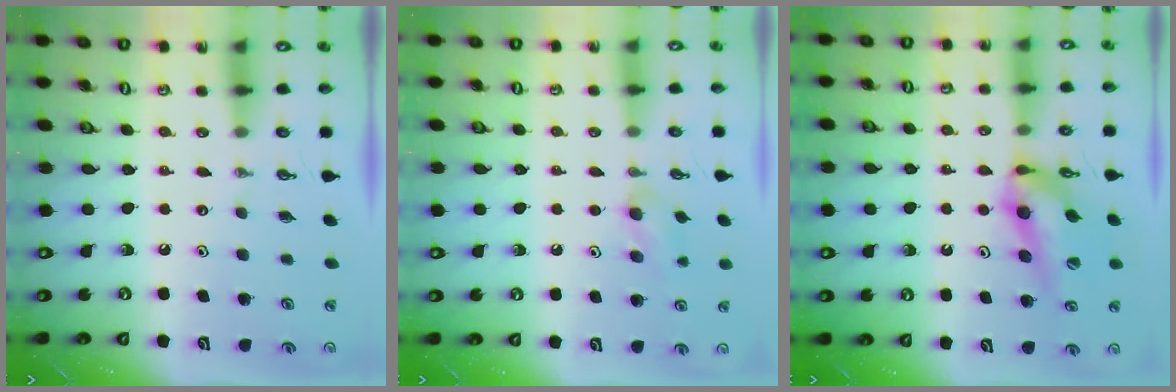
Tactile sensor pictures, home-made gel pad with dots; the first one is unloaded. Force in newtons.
{"total": 7.5, "press": 7.4, "slide": 1.3}
{"total": 12.2, "press": 12.1, "slide": 1.2}